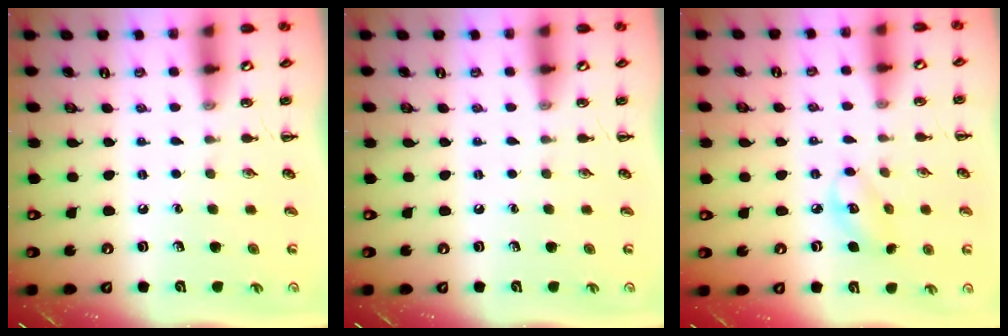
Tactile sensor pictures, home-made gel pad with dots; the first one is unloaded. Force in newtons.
{"total": 0.0}
{"total": 5.9, "press": 5.8, "slide": 0.9}